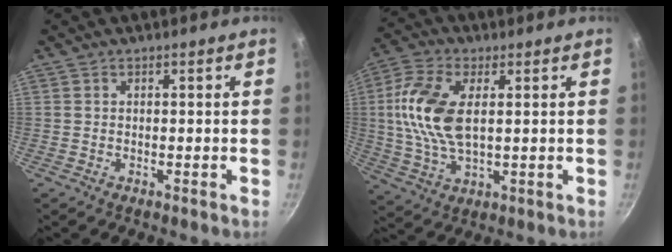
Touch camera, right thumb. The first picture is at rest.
{"total": 13.4, "force": [2.1, 6.9, 11.3], "torque": [-0.227, 0.005, 0.037]}